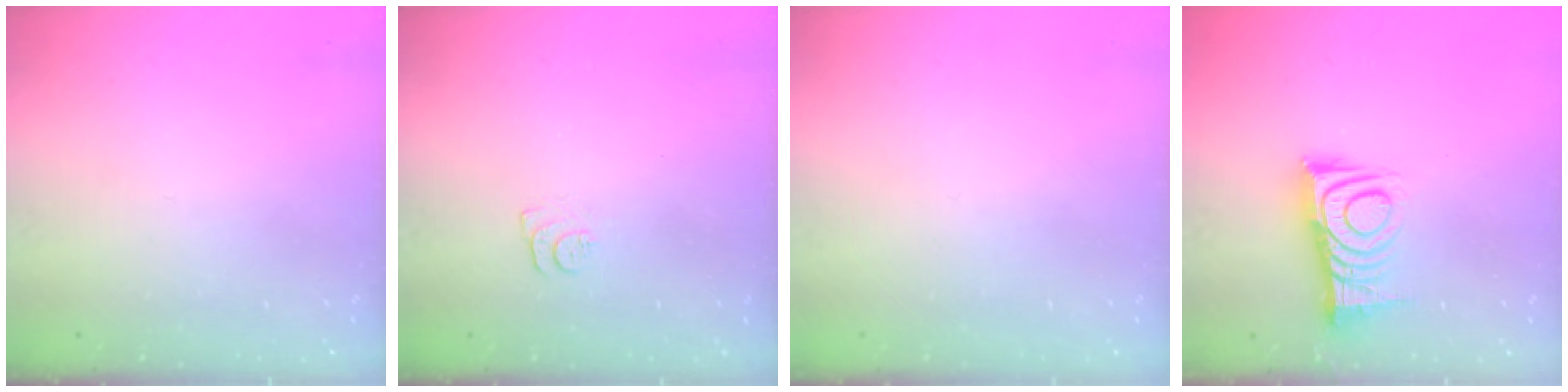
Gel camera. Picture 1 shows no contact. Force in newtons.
{"total": 5.2, "press": 5.2, "slide": 0.7}
{"total": 1.9, "press": 1.9, "slide": 0.1}
{"total": 12.2, "press": 12.1, "slide": 0.9}